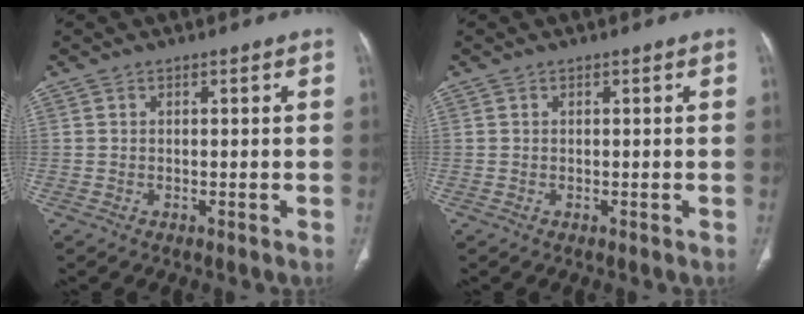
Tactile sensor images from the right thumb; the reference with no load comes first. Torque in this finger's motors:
{"motor_torque": [0.00, 0.00, 0.00, 0.00, 0.00]}